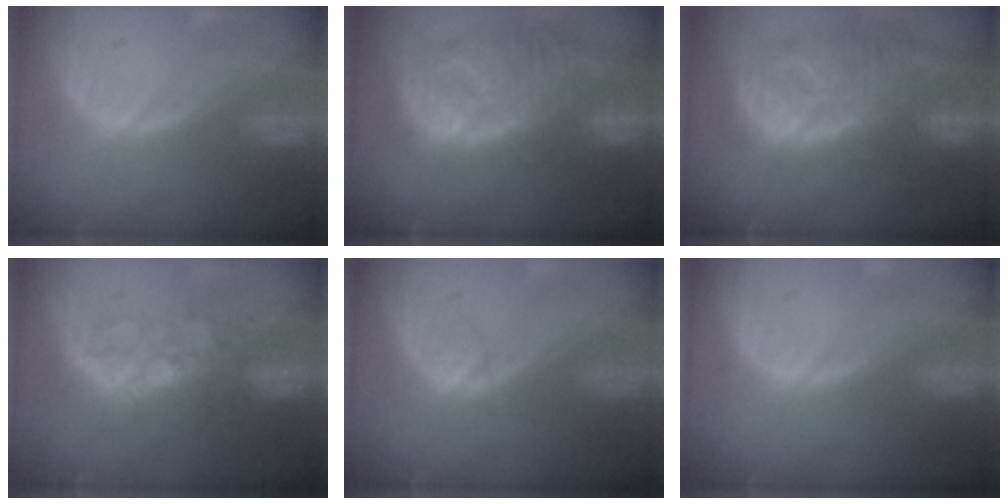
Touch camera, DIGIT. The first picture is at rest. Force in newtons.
{"total": 12.5, "press": 10.8, "slide": 6.3}
{"total": 12.5, "press": 10.8, "slide": 6.4}
{"total": 8.1, "press": 7.1, "slide": 3.8}
{"total": 1.6, "press": 1.5, "slide": 0.2}
{"total": 0.0}